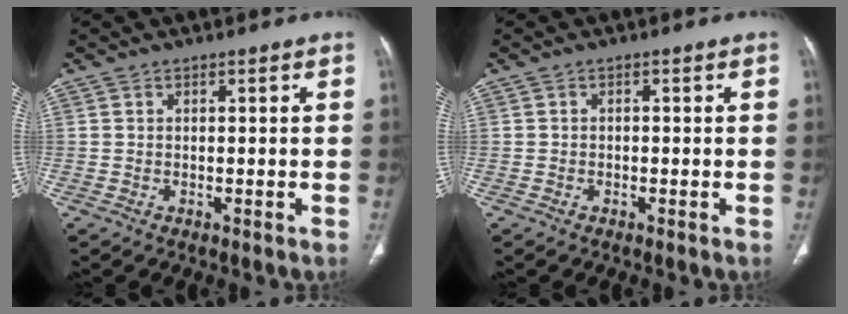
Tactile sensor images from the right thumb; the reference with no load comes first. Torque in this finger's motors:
{"motor_torque": [0.35, 0.34, -0.20, -0.08, -0.02]}